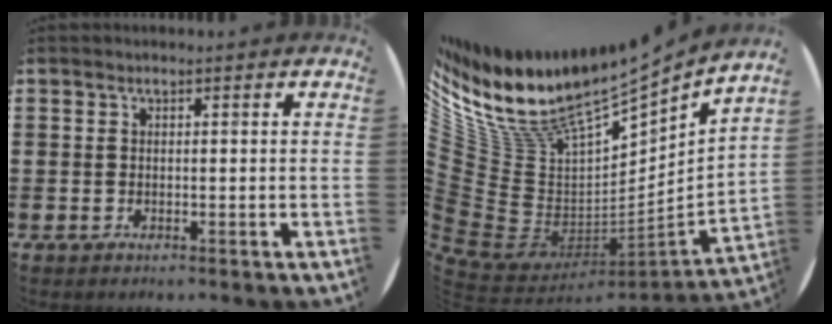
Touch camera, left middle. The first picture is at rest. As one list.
[{"total": 11.4, "force": [8.0, 6.2, 5.2], "torque": [-0.175, -0.093, 0.137]}]